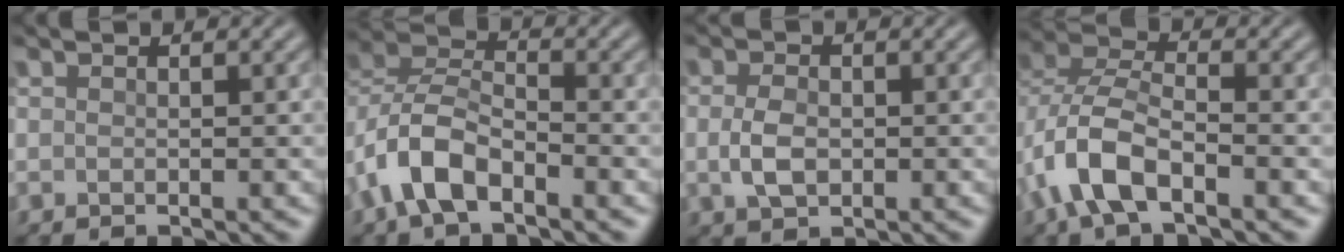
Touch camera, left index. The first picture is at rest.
{"total": 5.6, "force": [-2.8, 3.1, 3.8], "torque": [-0.072, 0.011, -0.066]}
{"total": 2.4, "force": [0.1, 1.6, 1.8], "torque": [-0.042, 0.002, 0.001]}
{"total": 6.1, "force": [-2.5, 3.2, 4.7], "torque": [-0.097, 0.006, -0.058]}